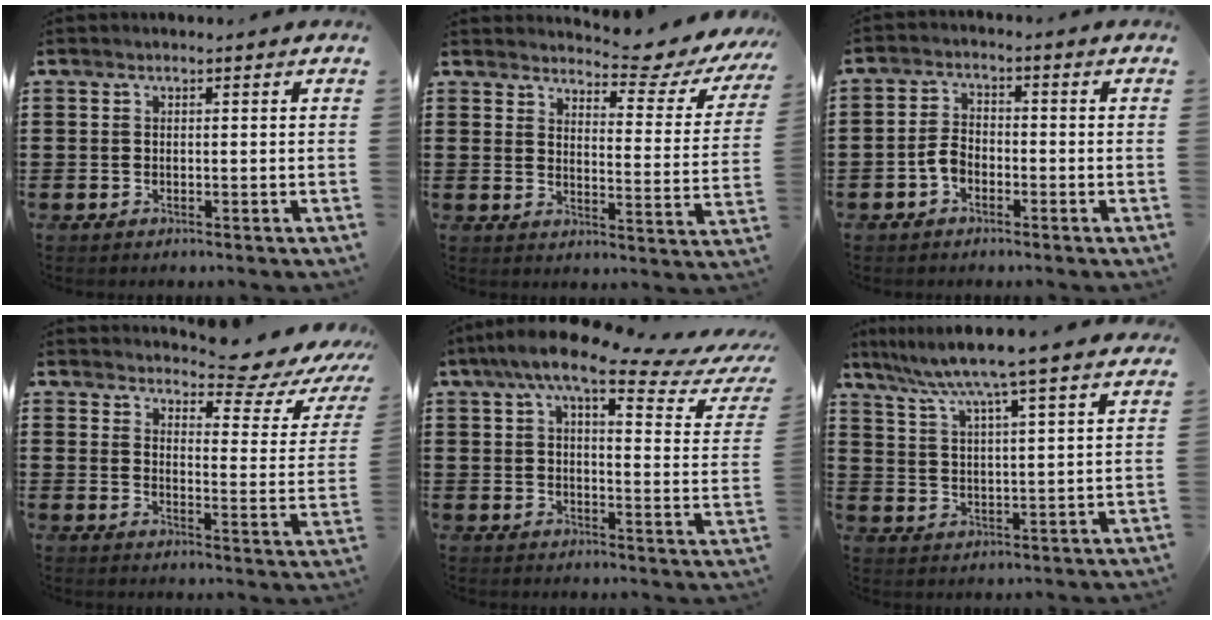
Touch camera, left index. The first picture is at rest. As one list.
[{"total": 5.4, "force": [4.9, 0.6, 2.2], "torque": [-0.037, -0.042, 0.073]}, {"total": 3.1, "force": [-1.5, 1.9, 2.1], "torque": [-0.054, 0.001, -0.033]}, {"total": 6.2, "force": [5.6, 0.6, 2.6], "torque": [-0.050, -0.045, 0.088]}, {"total": 10.1, "force": [6.9, 1.8, 7.2], "torque": [-0.138, -0.027, 0.111]}, {"total": 7.0, "force": [6.1, -1.3, 3.2], "torque": [-0.086, -0.040, 0.099]}]